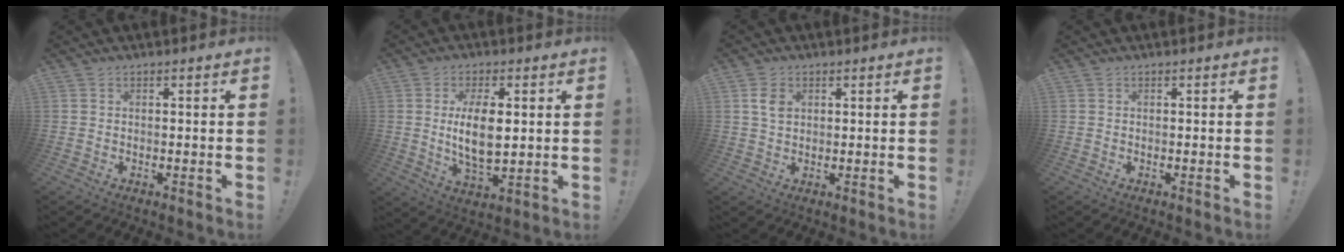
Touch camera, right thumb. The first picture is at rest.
{"total": 11.1, "force": [1.4, 5.1, 9.8], "torque": [-0.182, -0.015, 0.017]}
{"total": 4.3, "force": [1.5, 2.9, 2.9], "torque": [-0.035, -0.003, 0.024]}
{"total": 0.0}